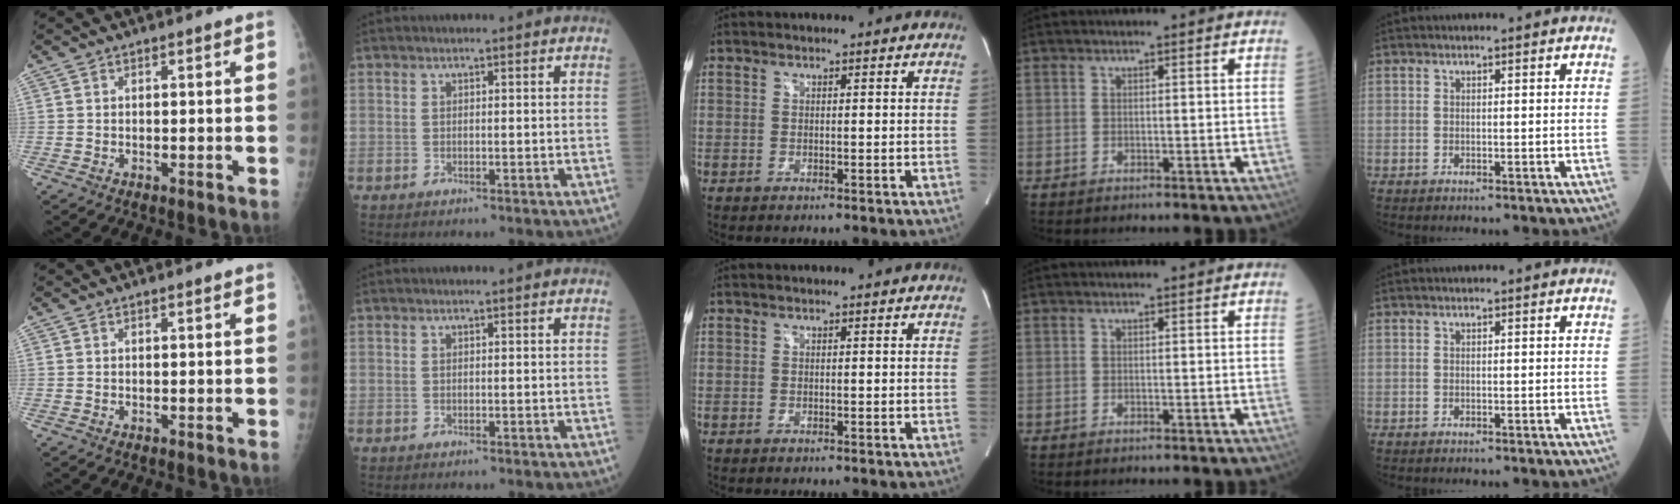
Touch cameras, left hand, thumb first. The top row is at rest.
{}